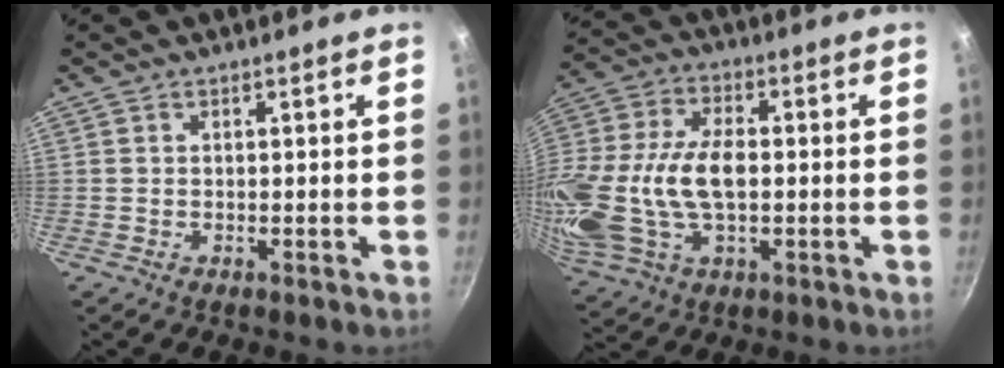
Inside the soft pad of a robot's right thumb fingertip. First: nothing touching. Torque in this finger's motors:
{"motor_torque": [2.23, 2.78, 0.99, -0.88, 0.27]}